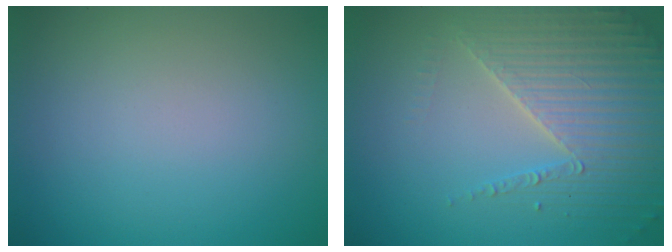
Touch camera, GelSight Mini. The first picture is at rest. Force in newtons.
{"total": 4.3, "press": 4.3, "slide": 0.6}